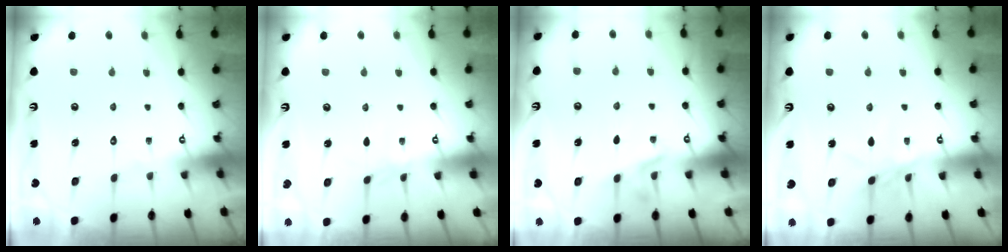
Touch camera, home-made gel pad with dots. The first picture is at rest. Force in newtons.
{"total": 2.9, "press": 2.9, "slide": 0.5}
{"total": 5.2, "press": 4.5, "slide": 2.6}
{"total": 6.8, "press": 6.7, "slide": 0.5}